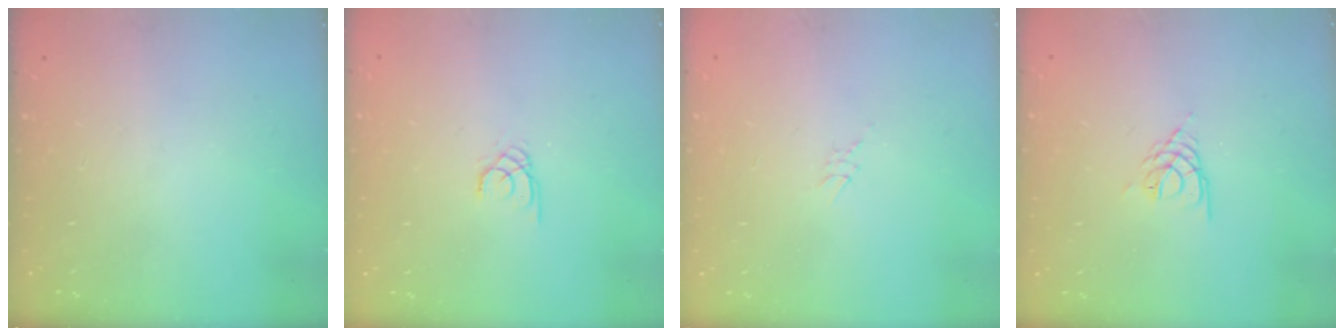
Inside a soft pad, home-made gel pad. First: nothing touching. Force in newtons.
{"total": 1.3, "press": 1.3, "slide": 0.1}
{"total": 2.6, "press": 2.6, "slide": 0.2}
{"total": 3.4, "press": 3.4, "slide": 0.6}